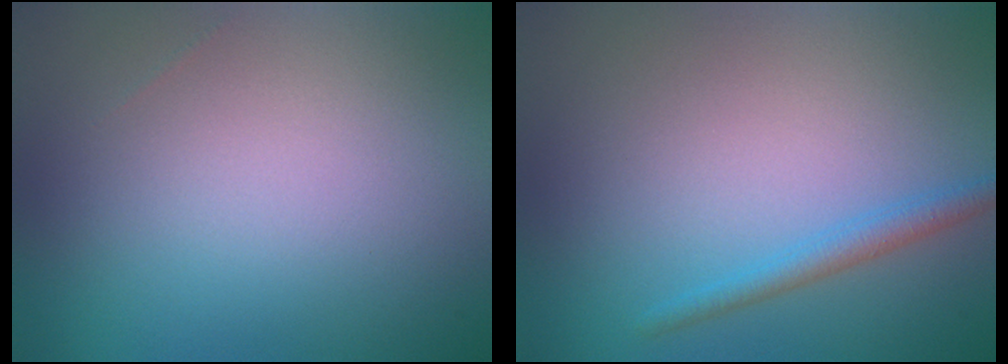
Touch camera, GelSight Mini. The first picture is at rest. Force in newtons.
{"total": 1.8, "press": 1.8, "slide": 0.1}